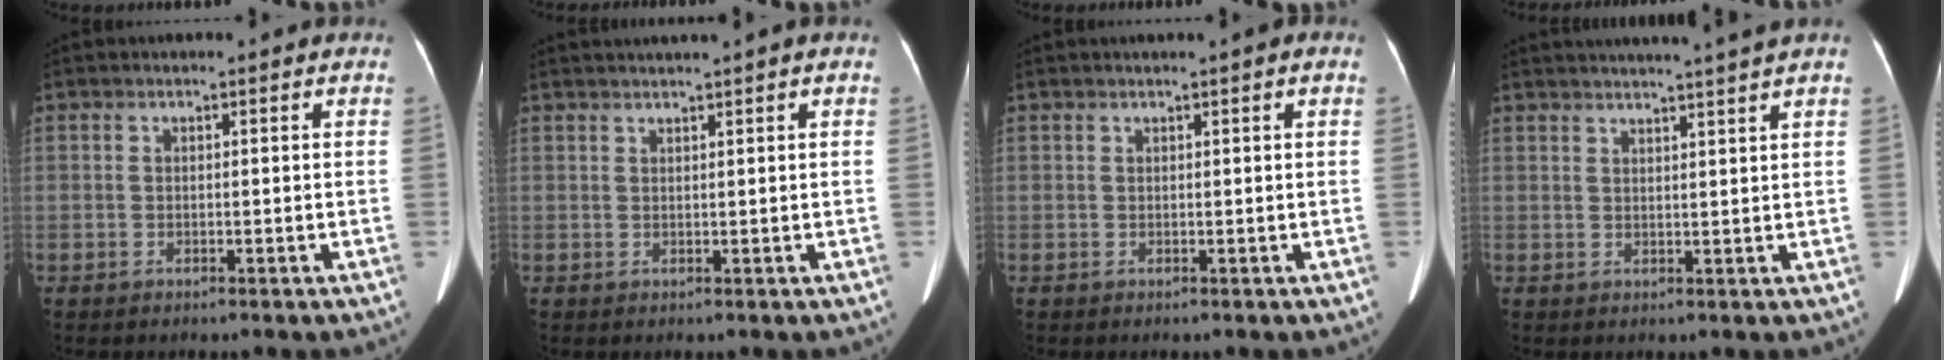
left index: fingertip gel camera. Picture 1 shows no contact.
{"total": 2.7, "force": [2.1, -0.8, 1.5], "torque": [-0.021, 0.019, 0.037]}
{"total": 1.0, "force": [0.5, -0.2, 0.8], "torque": [-0.016, 0.007, 0.007]}
{"total": 9.6, "force": [8.7, -1.7, 3.9], "torque": [-0.052, 0.004, 0.106]}